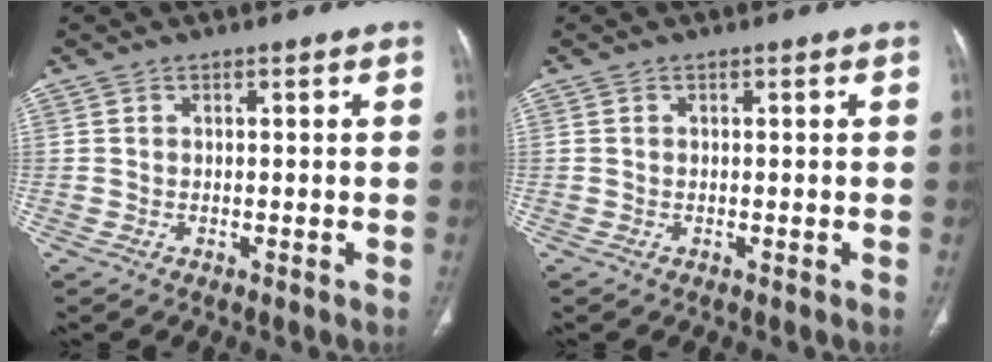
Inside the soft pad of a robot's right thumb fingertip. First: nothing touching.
{"total": 0.0}